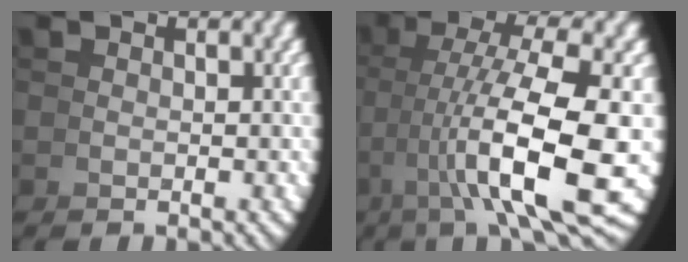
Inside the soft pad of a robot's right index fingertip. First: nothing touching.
{"total": 10.5, "force": [-0.4, 4.0, 9.7], "torque": [-0.151, -0.015, 0.011]}